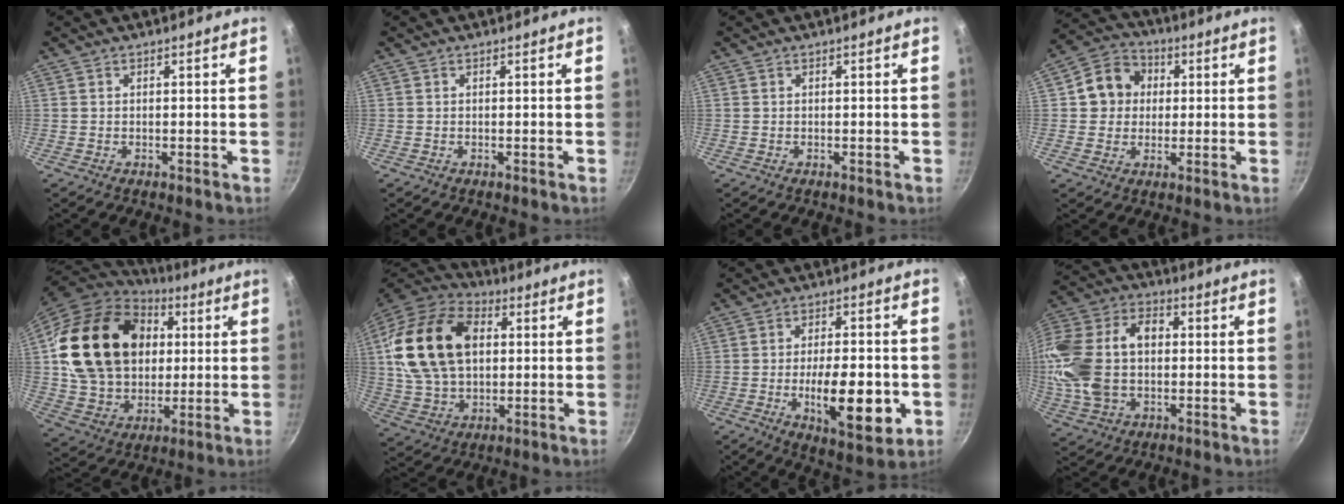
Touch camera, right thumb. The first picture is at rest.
{"total": 0.0}
{"total": 0.0}
{"total": 9.4, "force": [1.6, 8.4, 3.8], "torque": [-0.031, 0.013, 0.013]}
{"total": 27.0, "force": [5.6, 20.6, 16.5], "torque": [-0.266, 0.006, 0.109]}
{"total": 23.1, "force": [4.2, 15.6, 16.5], "torque": [-0.293, 0.015, 0.073]}
{"total": 15.6, "force": [-3.5, 6.1, 13.9], "torque": [-0.192, -0.003, -0.047]}
{"total": 20.2, "force": [0.3, 13.7, 14.9], "torque": [-0.289, 0.036, 0.001]}